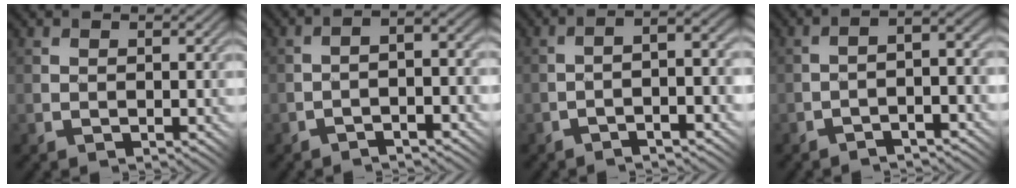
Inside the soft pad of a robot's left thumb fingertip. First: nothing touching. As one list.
[{"total": 3.8, "force": [-1.6, 0.9, 3.3], "torque": [-0.050, 0.012, -0.033]}, {"total": 5.0, "force": [-1.6, 0.9, 4.7], "torque": [-0.072, 0.013, -0.030]}, {"total": 3.6, "force": [-1.9, 0.5, 3.0], "torque": [-0.043, 0.014, -0.040]}]